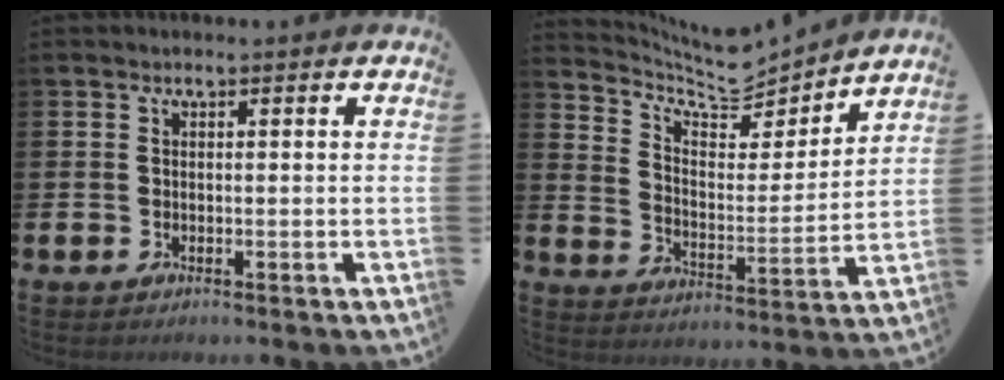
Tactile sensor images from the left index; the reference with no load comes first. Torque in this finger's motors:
{"motor_torque": [-0.19, -0.83, 0.14, 0.03]}